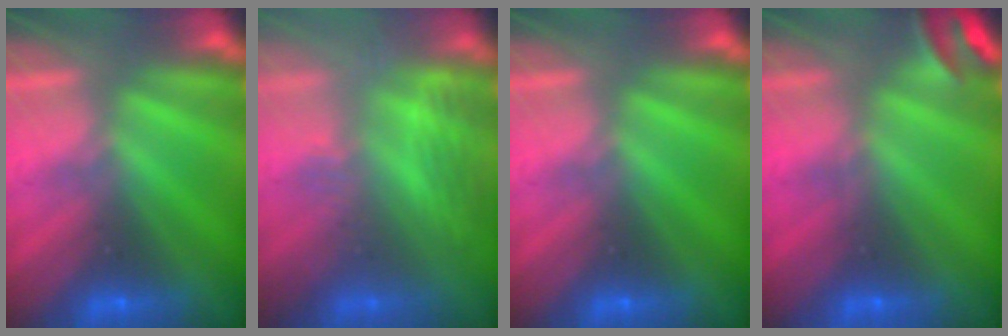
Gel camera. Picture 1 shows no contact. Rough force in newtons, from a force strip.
{"total": 2.8}
{"total": 0.0}
{"total": 2.8}